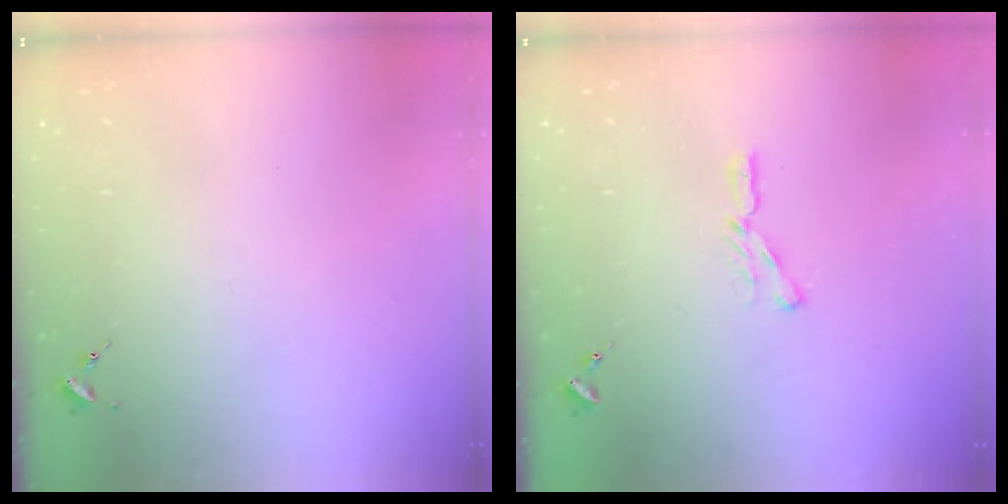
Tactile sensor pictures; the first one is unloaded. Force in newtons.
{"total": 4.7, "press": 4.7, "slide": 0.3}